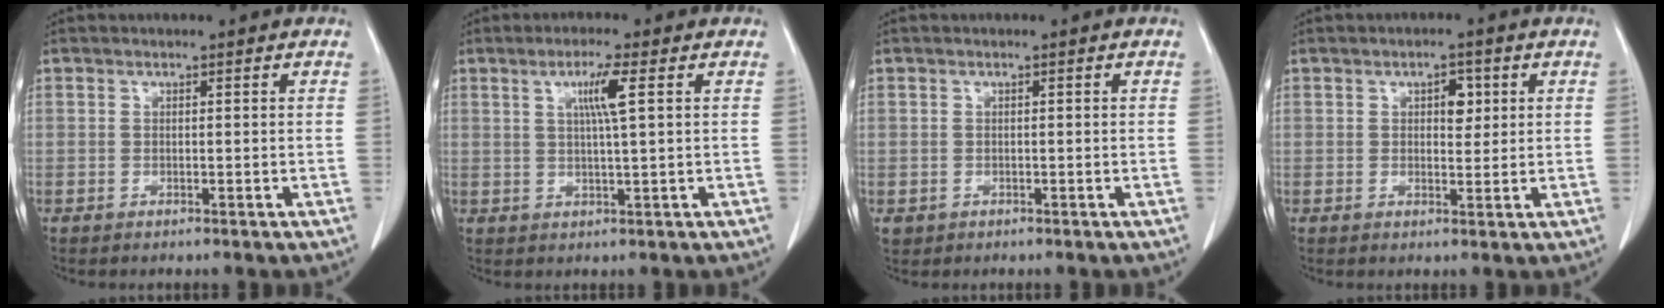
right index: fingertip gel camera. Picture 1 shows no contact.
{"total": 4.5, "force": [1.5, -0.6, 4.2], "torque": [-0.077, -0.001, 0.026]}
{"total": 1.2, "force": [-0.3, 1.2, 0.2], "torque": [-0.005, 0.004, -0.001]}
{"total": 3.0, "force": [1.0, 1.6, 2.3], "torque": [-0.032, 0.003, 0.015]}